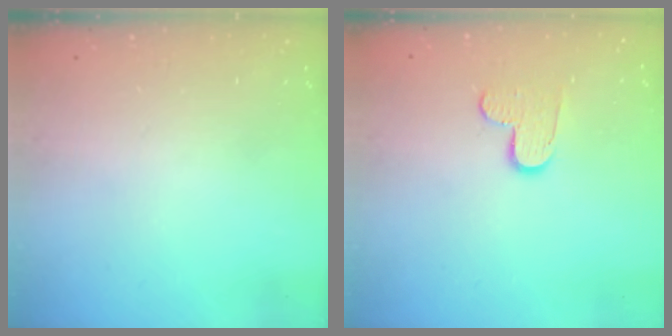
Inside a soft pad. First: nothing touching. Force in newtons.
{"total": 8.3, "press": 8.3, "slide": 0.6}